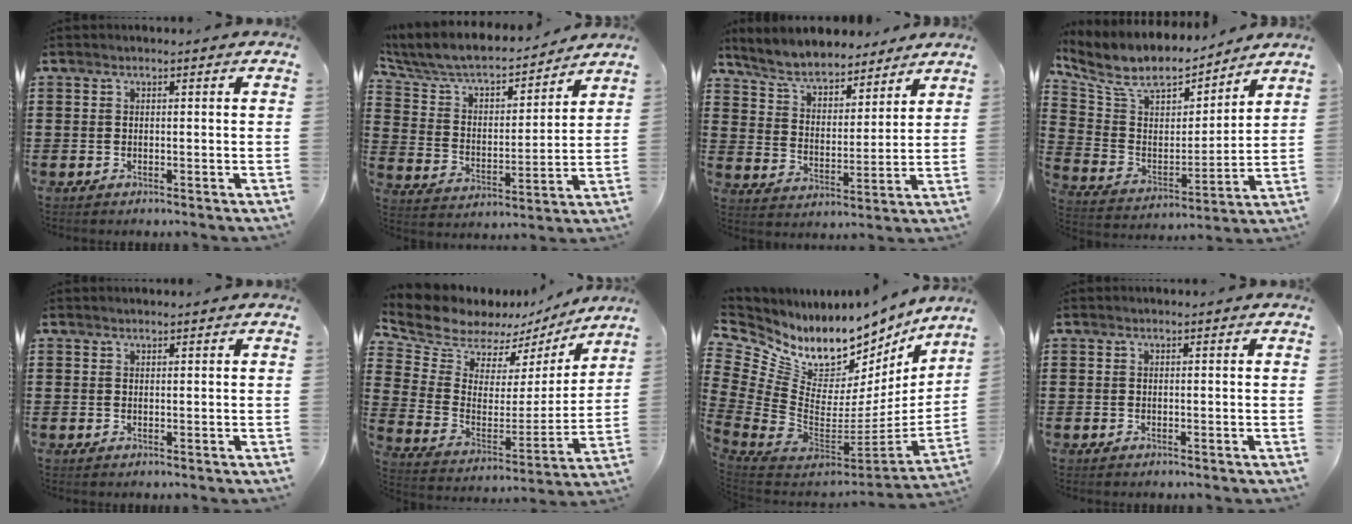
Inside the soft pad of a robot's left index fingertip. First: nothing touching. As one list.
[{"total": 6.4, "force": [5.7, 1.6, 2.4], "torque": [-0.074, -0.040, 0.092]}, {"total": 6.1, "force": [5.8, 1.2, 1.5], "torque": [-0.058, -0.034, 0.100]}, {"total": 9.0, "force": [7.4, 3.6, 3.7], "torque": [-0.111, -0.041, 0.129]}, {"total": 0.6, "force": [0.6, 0.0, 0.0], "torque": [-0.002, 0.000, 0.012]}, {"total": 8.9, "force": [8.1, 3.5, 1.1], "torque": [-0.077, -0.056, 0.145]}, {"total": 8.9, "force": [7.1, 4.6, 2.5], "torque": [-0.081, -0.088, 0.124]}, {"total": 0.0}]